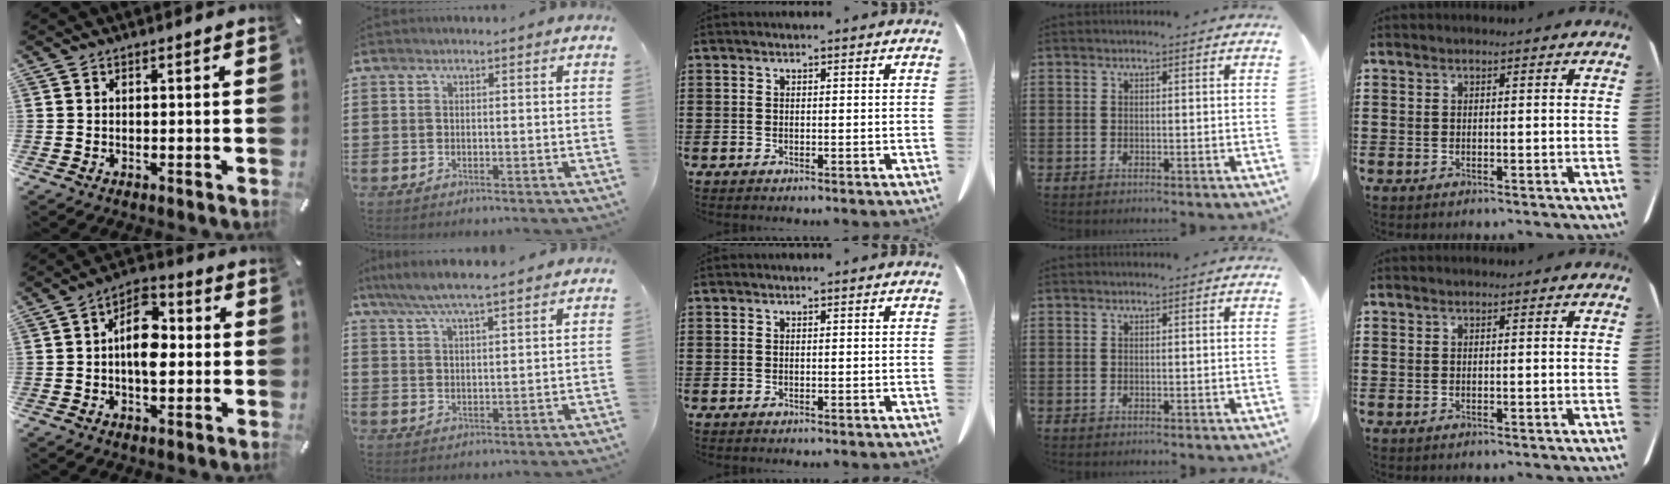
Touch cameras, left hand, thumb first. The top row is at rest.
{"thumb": {"total": 10.0, "force": [-0.5, 6.2, 7.7], "torque": [-0.111, 0.008, -0.010]}, "index": {"total": 5.4, "force": [4.6, 0.4, 2.9], "torque": [-0.069, -0.011, 0.081]}}